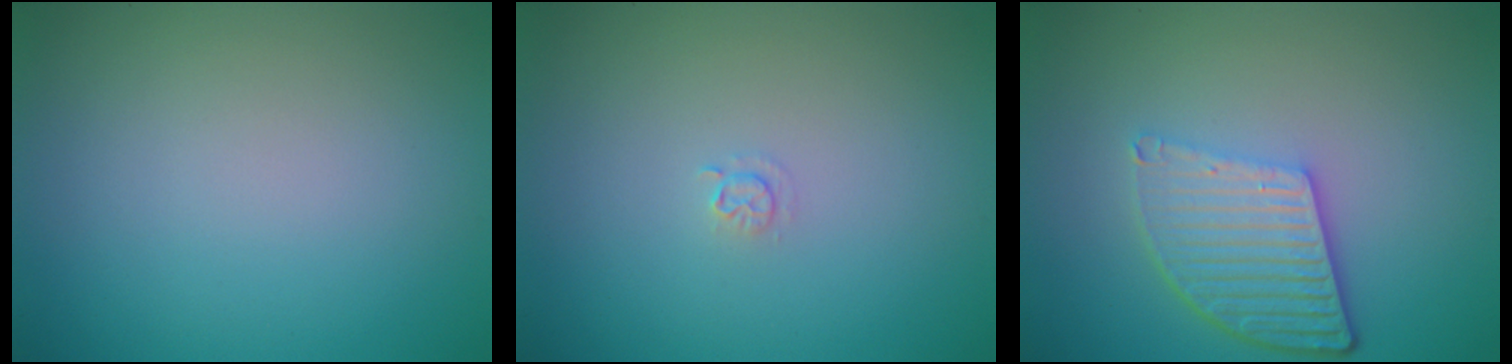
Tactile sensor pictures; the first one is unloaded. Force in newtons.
{"total": 0.7, "press": 0.3, "slide": 0.6}
{"total": 5.4, "press": 3.9, "slide": 3.8}